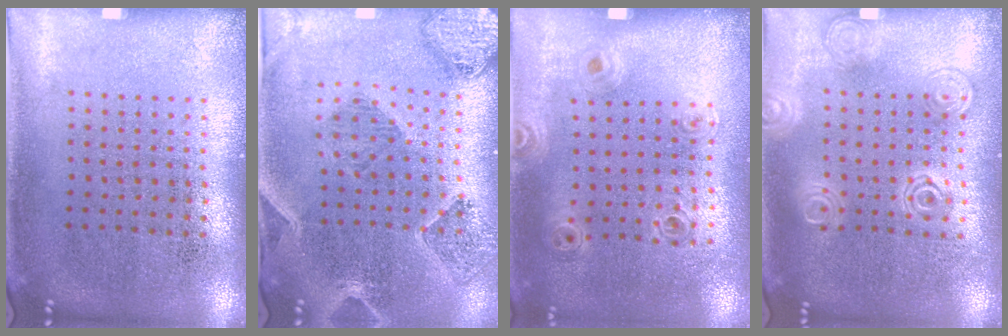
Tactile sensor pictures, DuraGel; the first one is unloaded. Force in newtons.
{"total": 1.5, "press": 1.4, "slide": 0.4}
{"total": 0.9, "press": 0.9, "slide": 0.2}
{"total": 1.3, "press": 1.3, "slide": 0.2}